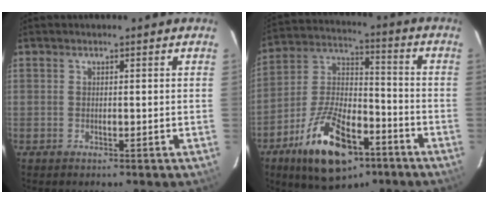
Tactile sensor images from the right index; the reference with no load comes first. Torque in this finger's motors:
{"motor_torque": [0.63, -0.61, 0.87, 0.19]}